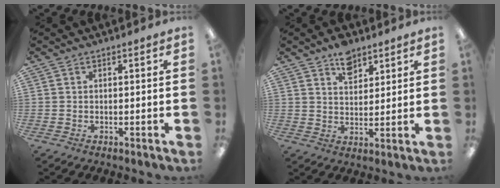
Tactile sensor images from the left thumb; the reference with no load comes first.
{"total": 6.7, "force": [4.8, 3.6, 2.9], "torque": [-0.030, -0.022, 0.082]}